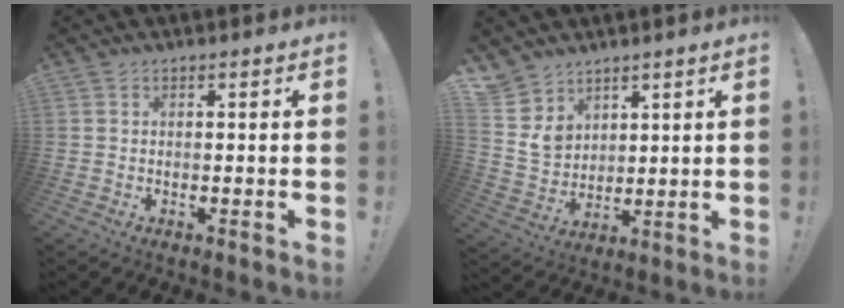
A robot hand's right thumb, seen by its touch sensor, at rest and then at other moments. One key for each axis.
{"total": 8.1, "fx": 4.9, "fy": 6.4, "fz": 0.7, "tx": -0.020, "ty": -0.048, "tz": 0.103}